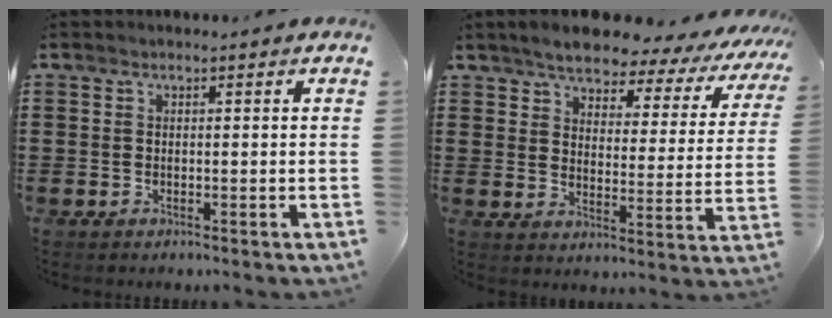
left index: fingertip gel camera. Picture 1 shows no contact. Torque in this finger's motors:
{"motor_torque": [2.14, 0.00, 1.05, 0.09]}